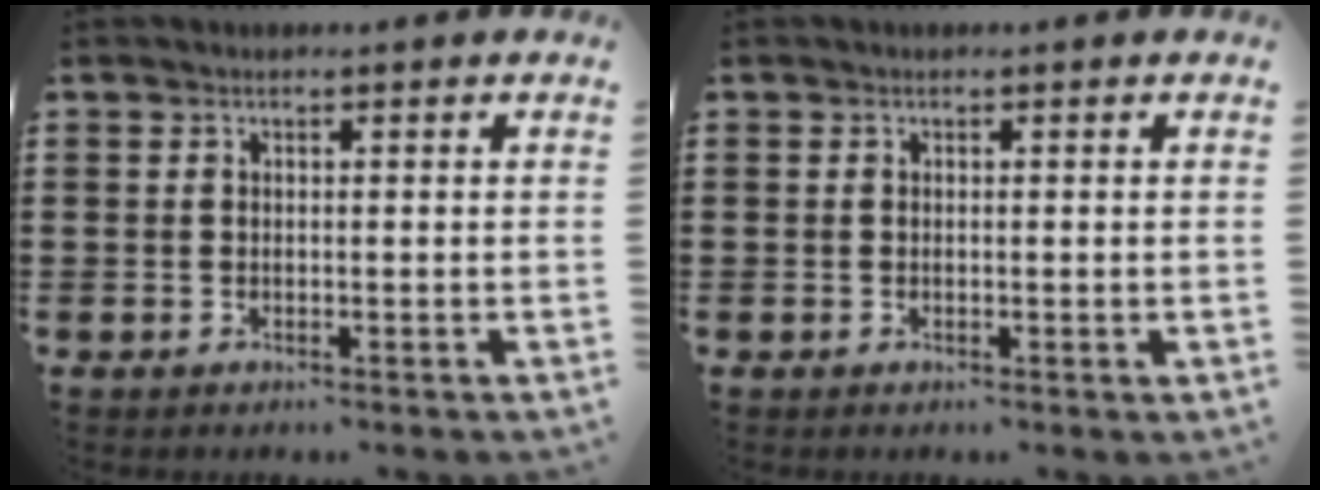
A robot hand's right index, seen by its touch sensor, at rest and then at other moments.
{"total": 0.0}